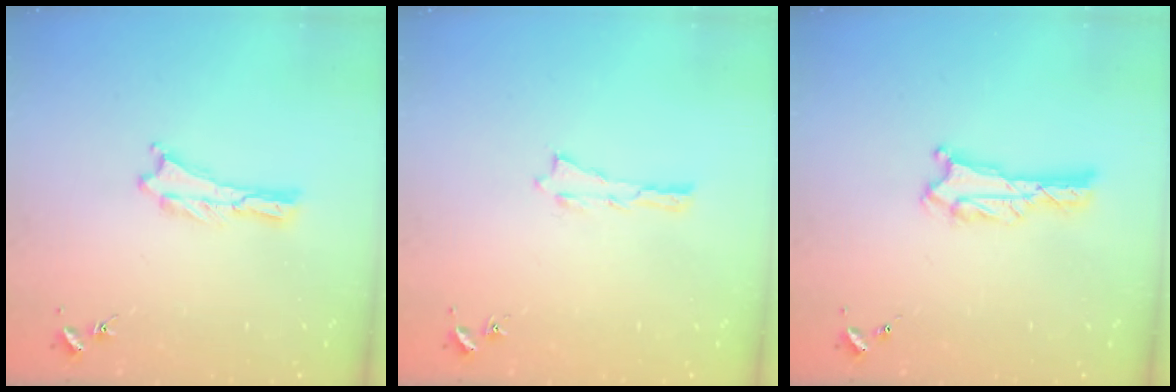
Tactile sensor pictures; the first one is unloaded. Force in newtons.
{"total": 0.0}
{"total": 1.4, "press": 1.4, "slide": 0.1}